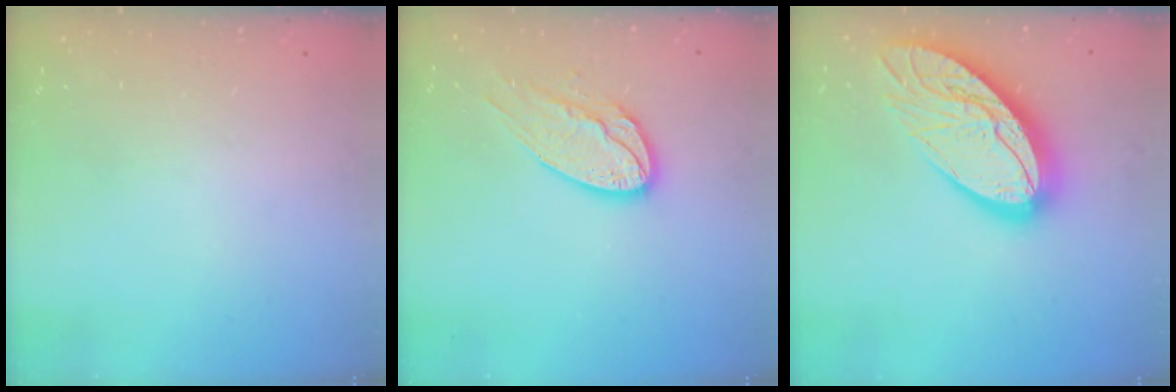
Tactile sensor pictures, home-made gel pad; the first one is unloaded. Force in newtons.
{"total": 14.0, "press": 14.0, "slide": 1.2}
{"total": 21.6, "press": 21.6, "slide": 1.7}